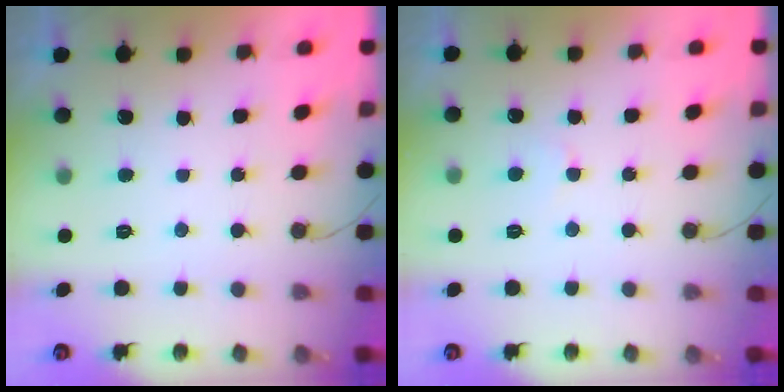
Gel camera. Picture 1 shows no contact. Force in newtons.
{"total": 2.9, "press": 2.9, "slide": 0.3}